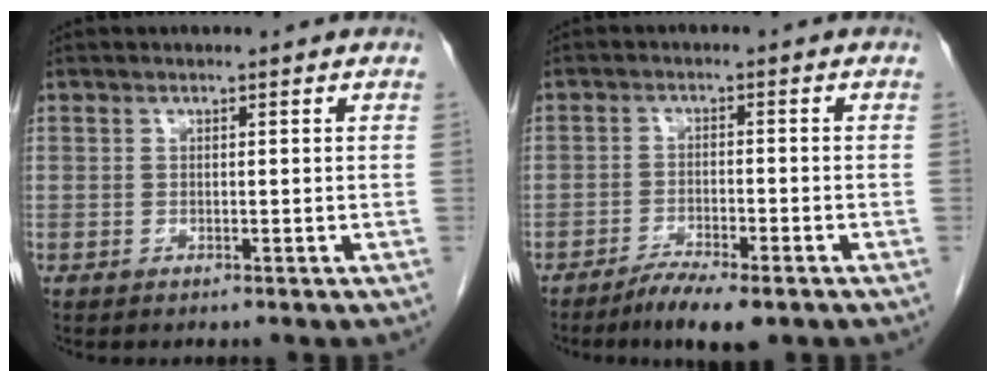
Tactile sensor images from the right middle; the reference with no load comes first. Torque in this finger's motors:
{"motor_torque": [0.53, -0.41, 0.18, 0.04]}